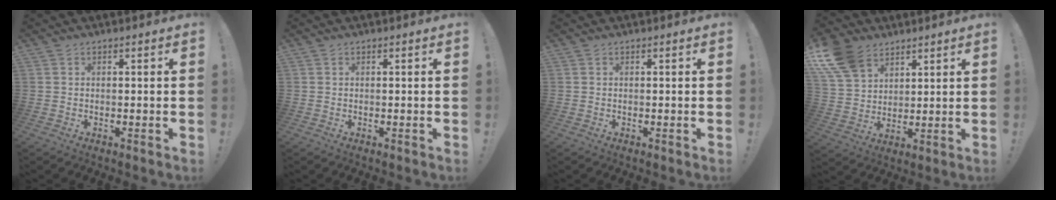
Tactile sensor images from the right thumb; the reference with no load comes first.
{"total": 0.0}
{"total": 0.0}
{"total": 13.0, "force": [7.9, 8.6, 5.8], "torque": [-0.115, -0.037, 0.158]}